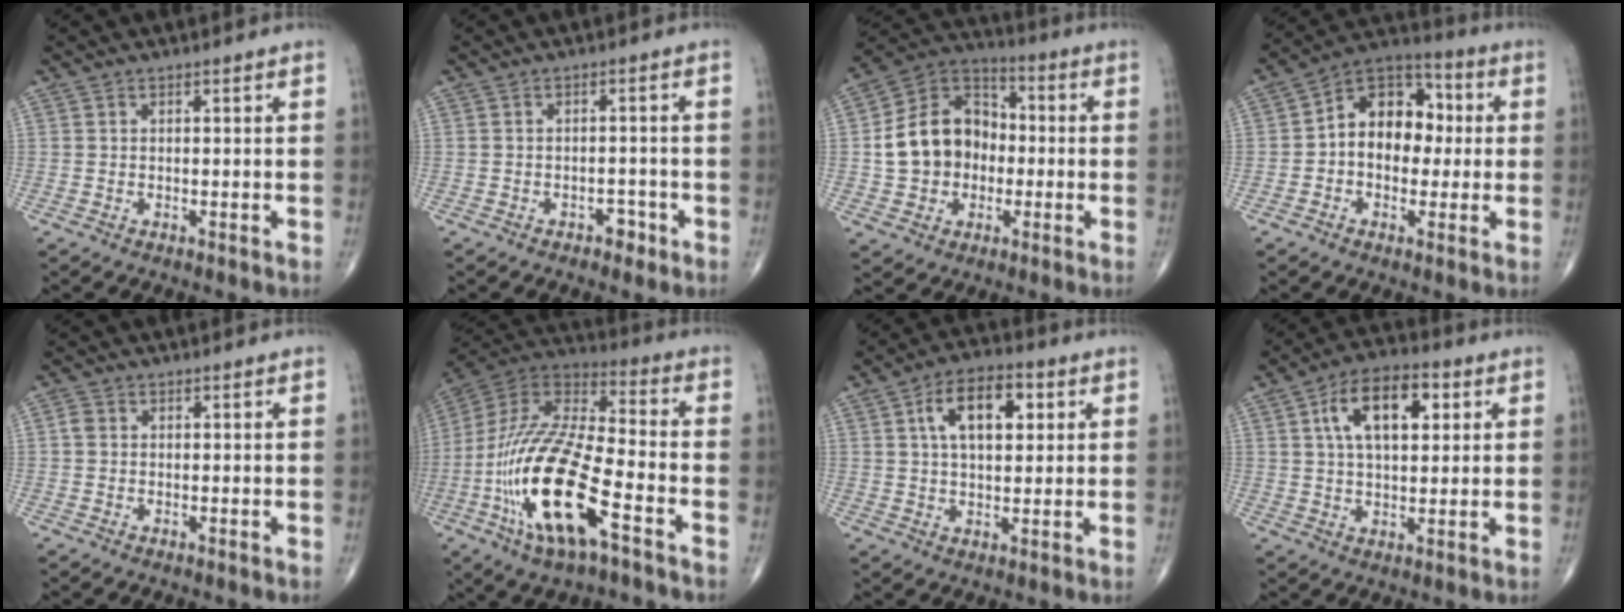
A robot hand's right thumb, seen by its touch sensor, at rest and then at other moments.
{"total": 2.4, "force": [-1.5, 1.4, 1.1], "torque": [-0.005, 0.010, -0.020]}
{"total": 15.3, "force": [-1.2, 12.4, 8.9], "torque": [-0.122, 0.036, -0.026]}
{"total": 13.3, "force": [0.7, 9.5, 9.3], "torque": [-0.099, 0.036, -0.003]}
{"total": 1.4, "force": [0.1, 1.2, 0.7], "torque": [-0.012, 0.004, 0.002]}
{"total": 23.5, "force": [-8.8, 7.9, 20.4], "torque": [-0.445, 0.022, -0.160]}
{"total": 11.1, "force": [3.3, 6.0, 8.7], "torque": [-0.124, 0.008, 0.048]}
{"total": 12.8, "force": [4.0, 6.8, 10.1], "torque": [-0.151, 0.007, 0.061]}